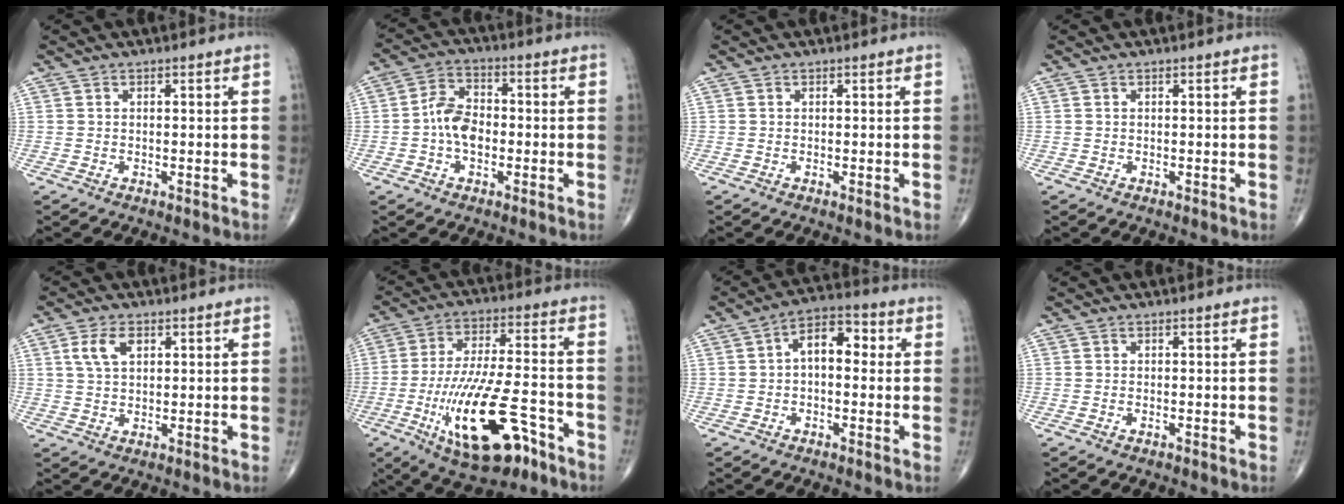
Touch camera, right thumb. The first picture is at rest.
{"total": 7.4, "force": [-1.1, 4.9, 5.4], "torque": [-0.087, 0.022, -0.031]}
{"total": 0.0}
{"total": 0.0}
{"total": 5.2, "force": [1.9, 3.0, 3.8], "torque": [-0.073, 0.001, 0.037]}
{"total": 19.9, "force": [-8.9, 7.4, 16.2], "torque": [-0.301, 0.032, -0.139]}
{"total": 7.7, "force": [0.6, 4.5, 6.2], "torque": [-0.071, 0.027, -0.003]}
{"total": 0.0}